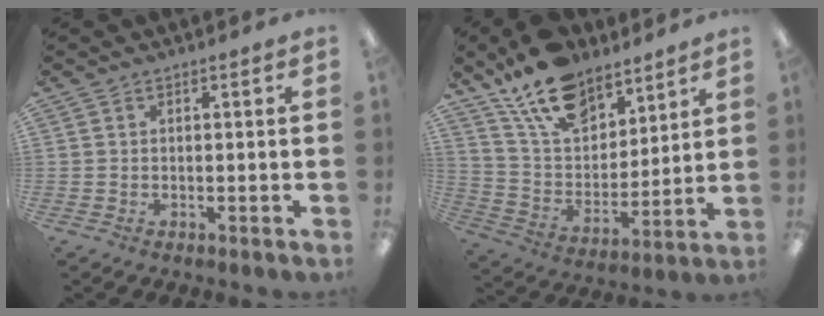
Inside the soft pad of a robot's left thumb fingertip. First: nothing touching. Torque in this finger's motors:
{"motor_torque": [1.15, 1.14, 1.40, -1.37, 0.11]}